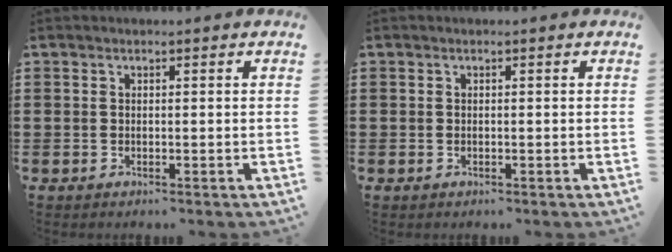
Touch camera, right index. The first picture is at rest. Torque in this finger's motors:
{"motor_torque": [-0.48, 0.81, -0.02, -0.01]}